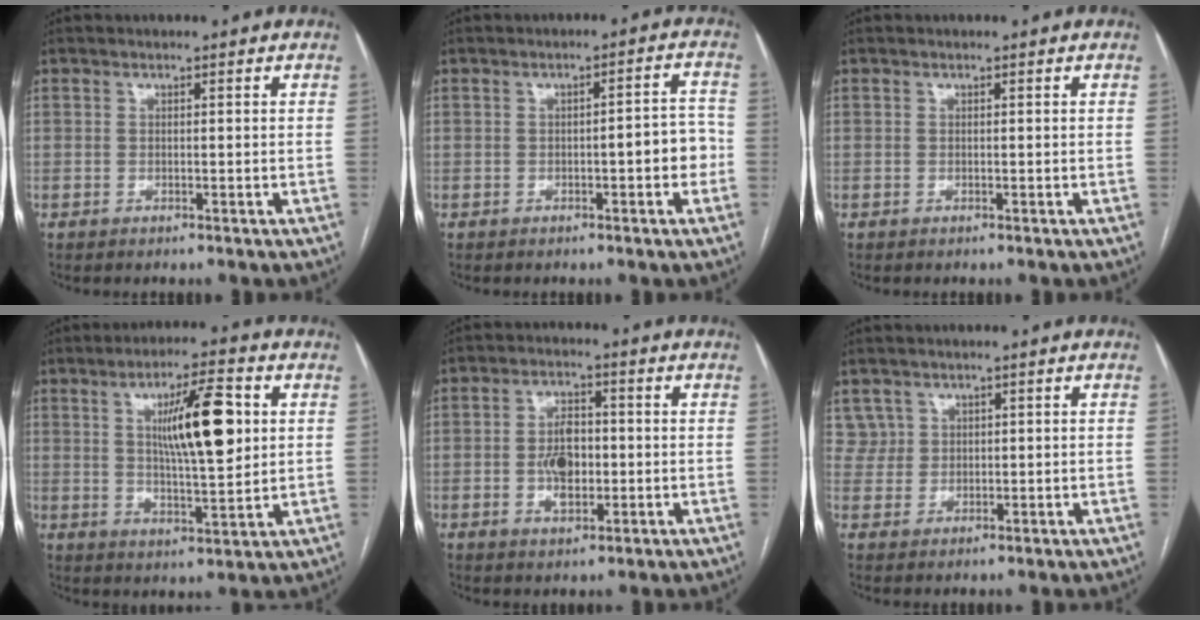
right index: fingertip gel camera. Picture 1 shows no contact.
{"total": 4.8, "force": [-1.3, 1.1, 4.5], "torque": [-0.053, 0.018, -0.015]}
{"total": 0.0}
{"total": 12.4, "force": [3.2, 2.5, 11.7], "torque": [-0.193, 0.004, 0.055]}
{"total": 6.0, "force": [-0.7, 3.4, 4.9], "torque": [-0.092, 0.010, -0.008]}
{"total": 2.9, "force": [1.7, 2.4, -0.4], "torque": [0.022, 0.012, 0.028]}